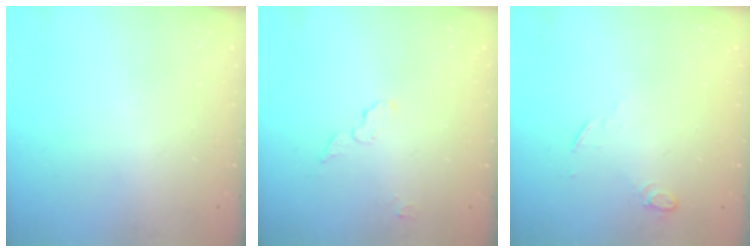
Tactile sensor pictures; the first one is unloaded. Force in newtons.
{"total": 4.5, "press": 4.5, "slide": 0.3}
{"total": 3.8, "press": 3.8, "slide": 0.7}